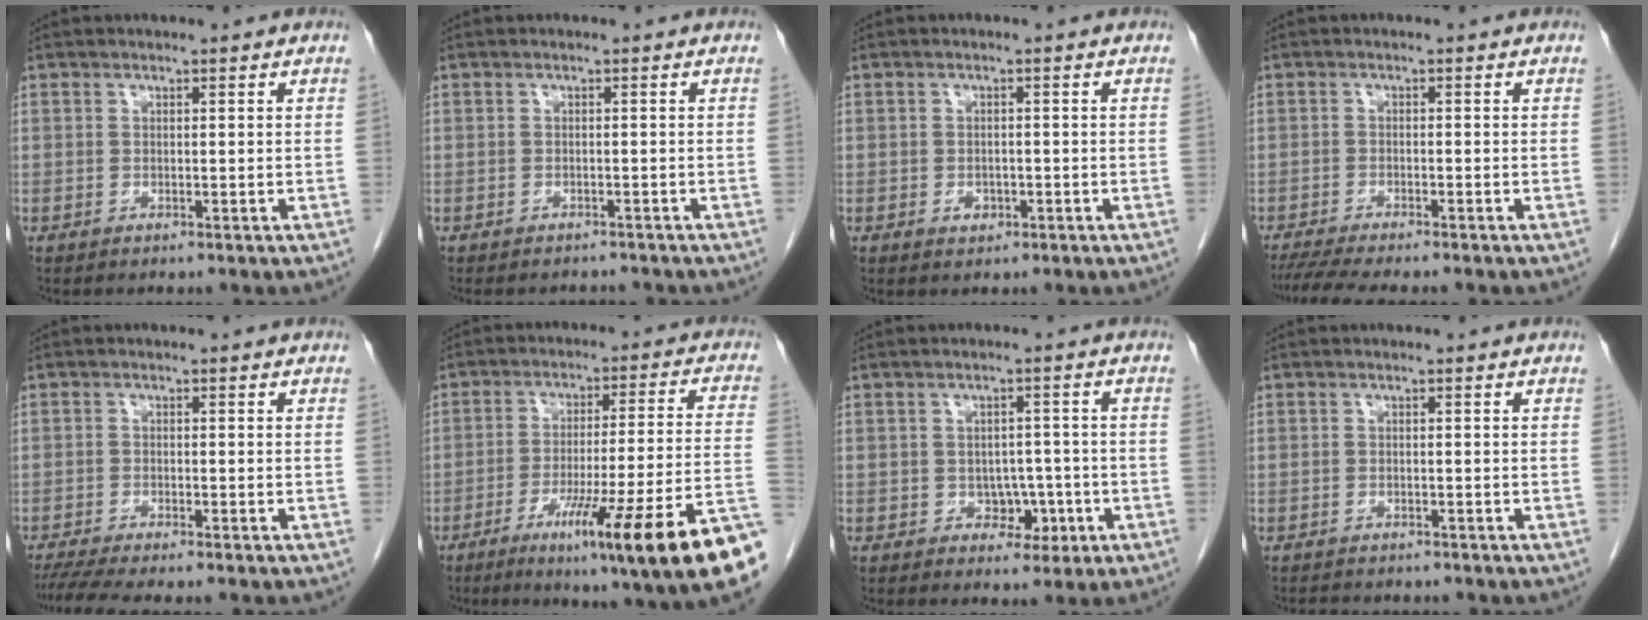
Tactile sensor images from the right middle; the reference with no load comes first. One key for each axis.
{"total": 3.6, "fx": -3.4, "fy": 1.1, "fz": 0.5, "tx": -0.004, "ty": -0.004, "tz": -0.042}
{"total": 1.6, "fx": -0.7, "fy": 1.2, "fz": 0.9, "tx": -0.016, "ty": 0.001, "tz": -0.004}
{"total": 8.4, "fx": -7.2, "fy": 0.5, "fz": 4.3, "tx": -0.065, "ty": -0.016, "tz": -0.112}
{"total": 7.5, "fx": -6.4, "fy": 0.2, "fz": 3.8, "tx": -0.060, "ty": -0.016, "tz": -0.103}
{"total": 21.4, "fx": -11.4, "fy": -0.1, "fz": 18.1, "tx": -0.197, "ty": -0.025, "tz": -0.174}
{"total": 3.9, "fx": -1.4, "fy": 2.8, "fz": 2.3, "tx": -0.023, "ty": 0.008, "tz": -0.012}
{"total": 5.0, "fx": -4.5, "fy": 1.4, "fz": 1.6, "tx": -0.026, "ty": -0.007, "tz": -0.059}